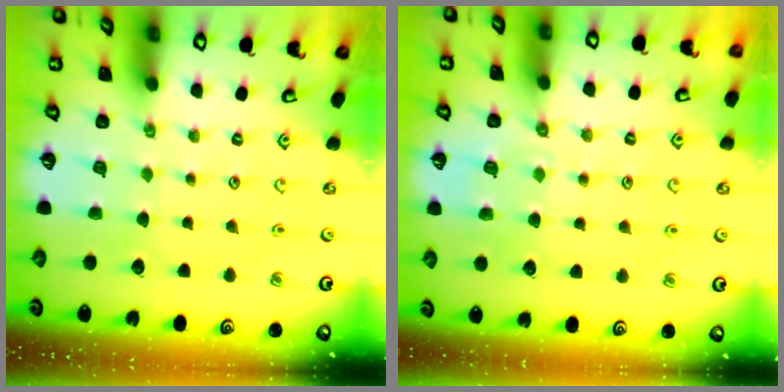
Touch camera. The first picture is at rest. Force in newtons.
{"total": 5.1, "press": 5.0, "slide": 0.7}